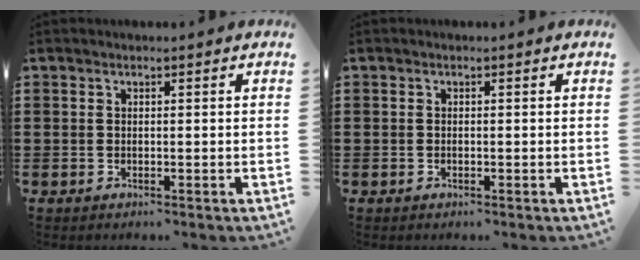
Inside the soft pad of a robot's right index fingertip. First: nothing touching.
{"total": 0.0}